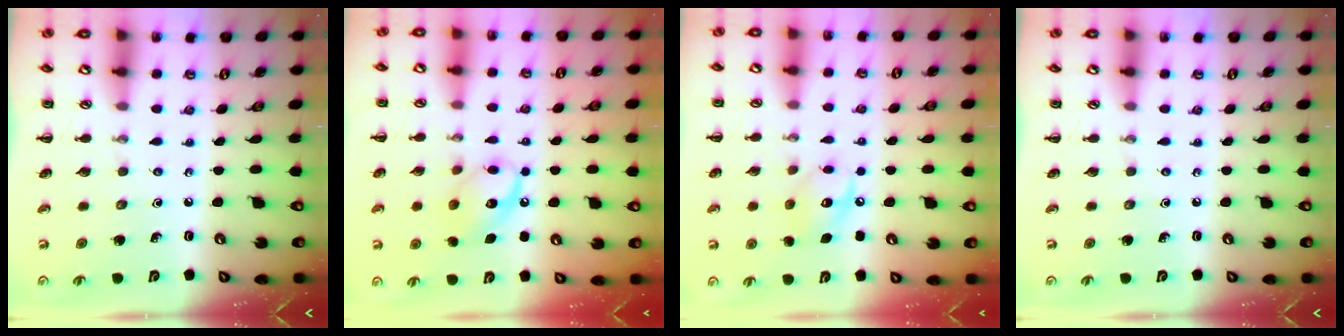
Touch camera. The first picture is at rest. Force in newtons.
{"total": 11.7, "press": 11.7, "slide": 1.0}
{"total": 9.5, "press": 9.5, "slide": 0.8}
{"total": 0.0}